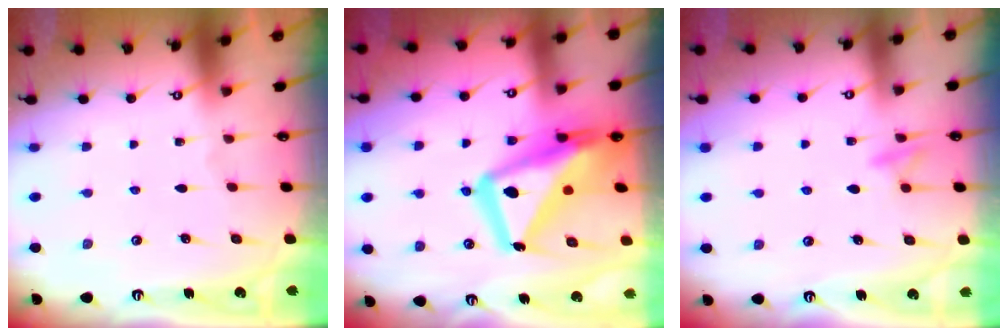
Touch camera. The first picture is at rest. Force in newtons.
{"total": 19.9, "press": 19.8, "slide": 2.0}
{"total": 8.6, "press": 8.5, "slide": 1.0}